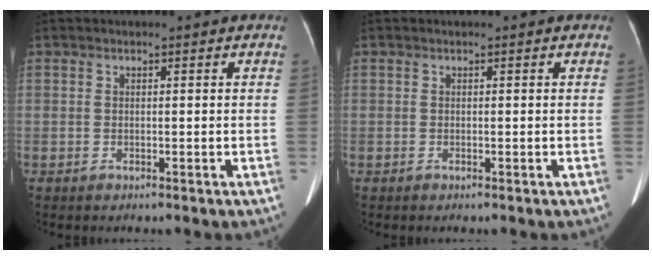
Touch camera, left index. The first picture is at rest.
{"total": 0.0}